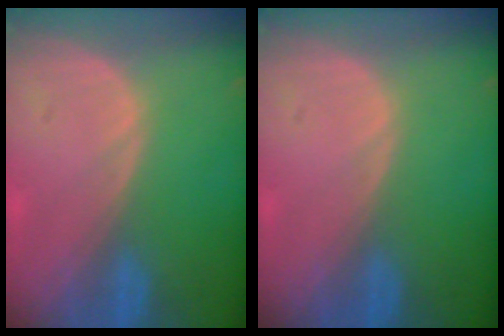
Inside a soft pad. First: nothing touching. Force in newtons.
{"total": 0.0}